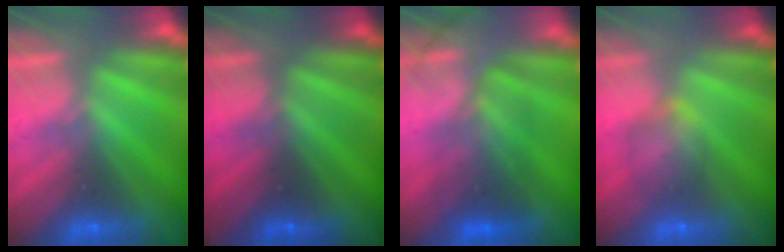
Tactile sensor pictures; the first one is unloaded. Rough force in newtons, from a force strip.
{"total": 2.5}
{"total": 2.9}
{"total": 5.5}